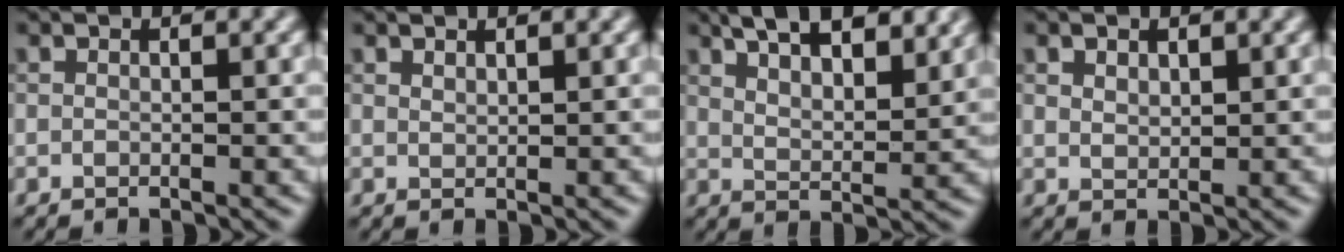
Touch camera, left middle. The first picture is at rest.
{"total": 0.7, "force": [0.7, 0.1, 0.2], "torque": [0.000, 0.001, 0.014]}
{"total": 9.0, "force": [6.1, 3.3, 5.7], "torque": [-0.067, 0.022, 0.068]}
{"total": 1.2, "force": [0.8, 0.7, 0.6], "torque": [-0.013, 0.001, 0.016]}